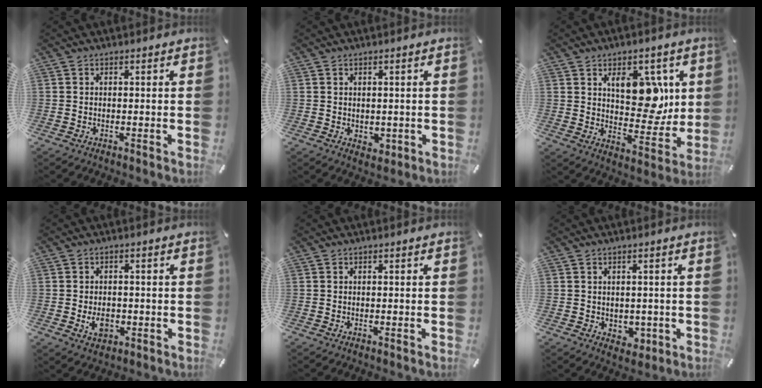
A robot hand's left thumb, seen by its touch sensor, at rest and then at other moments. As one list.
[{"total": 1.9, "force": [0.4, 1.7, 0.8], "torque": [-0.007, -0.001, 0.006]}, {"total": 12.9, "force": [5.0, 8.1, 8.7], "torque": [-0.105, -0.026, 0.088]}, {"total": 4.8, "force": [-1.1, 3.4, 3.2], "torque": [-0.061, -0.002, -0.021]}, {"total": 0.0}, {"total": 2.9, "force": [-0.1, 2.6, 1.2], "torque": [-0.006, -0.004, -0.004]}]